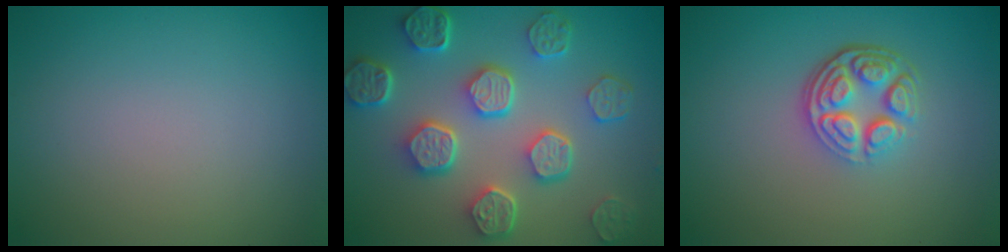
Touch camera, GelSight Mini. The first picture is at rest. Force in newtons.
{"total": 7.6, "press": 5.9, "slide": 4.8}
{"total": 4.6, "press": 3.3, "slide": 3.2}